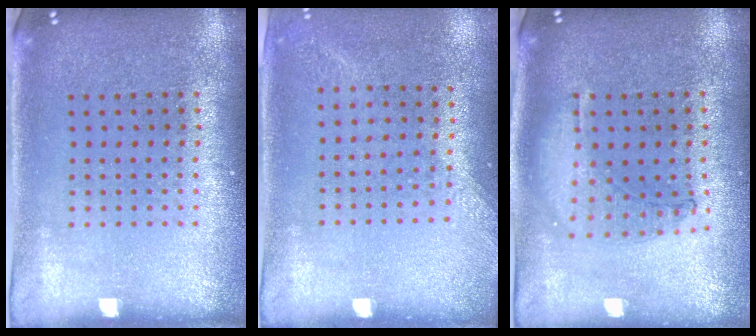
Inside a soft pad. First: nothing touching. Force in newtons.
{"total": 1.3, "press": 1.0, "slide": 0.7}
{"total": 1.0, "press": 0.9, "slide": 0.2}